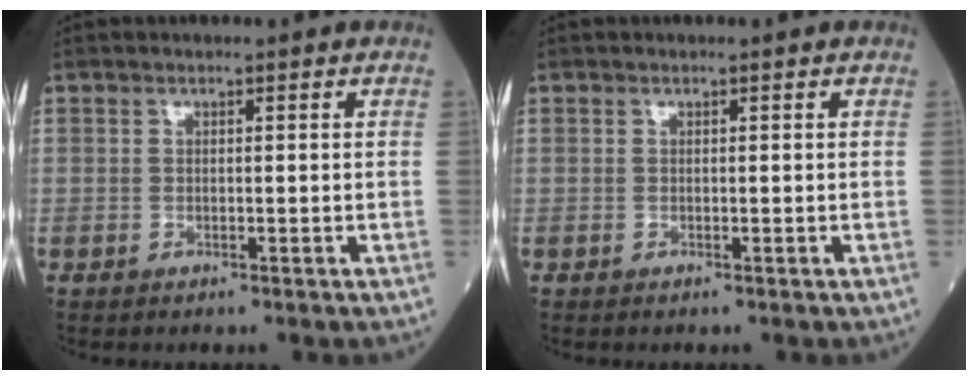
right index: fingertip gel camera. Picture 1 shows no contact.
{"total": 0.0}